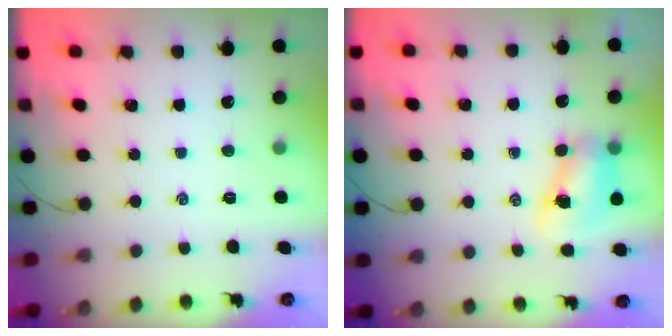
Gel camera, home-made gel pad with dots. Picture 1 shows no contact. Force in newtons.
{"total": 8.4, "press": 8.3, "slide": 1.2}